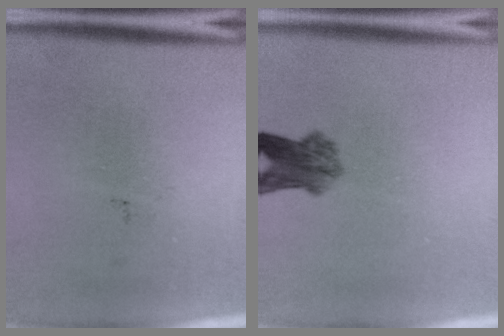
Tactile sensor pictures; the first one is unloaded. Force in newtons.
{"total": 4.6}